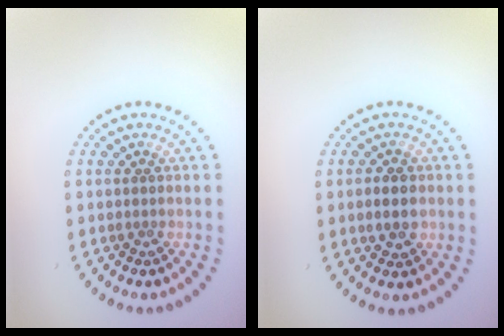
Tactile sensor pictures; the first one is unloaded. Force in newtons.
{"total": 2.5, "press": 2.5, "slide": 0.2}